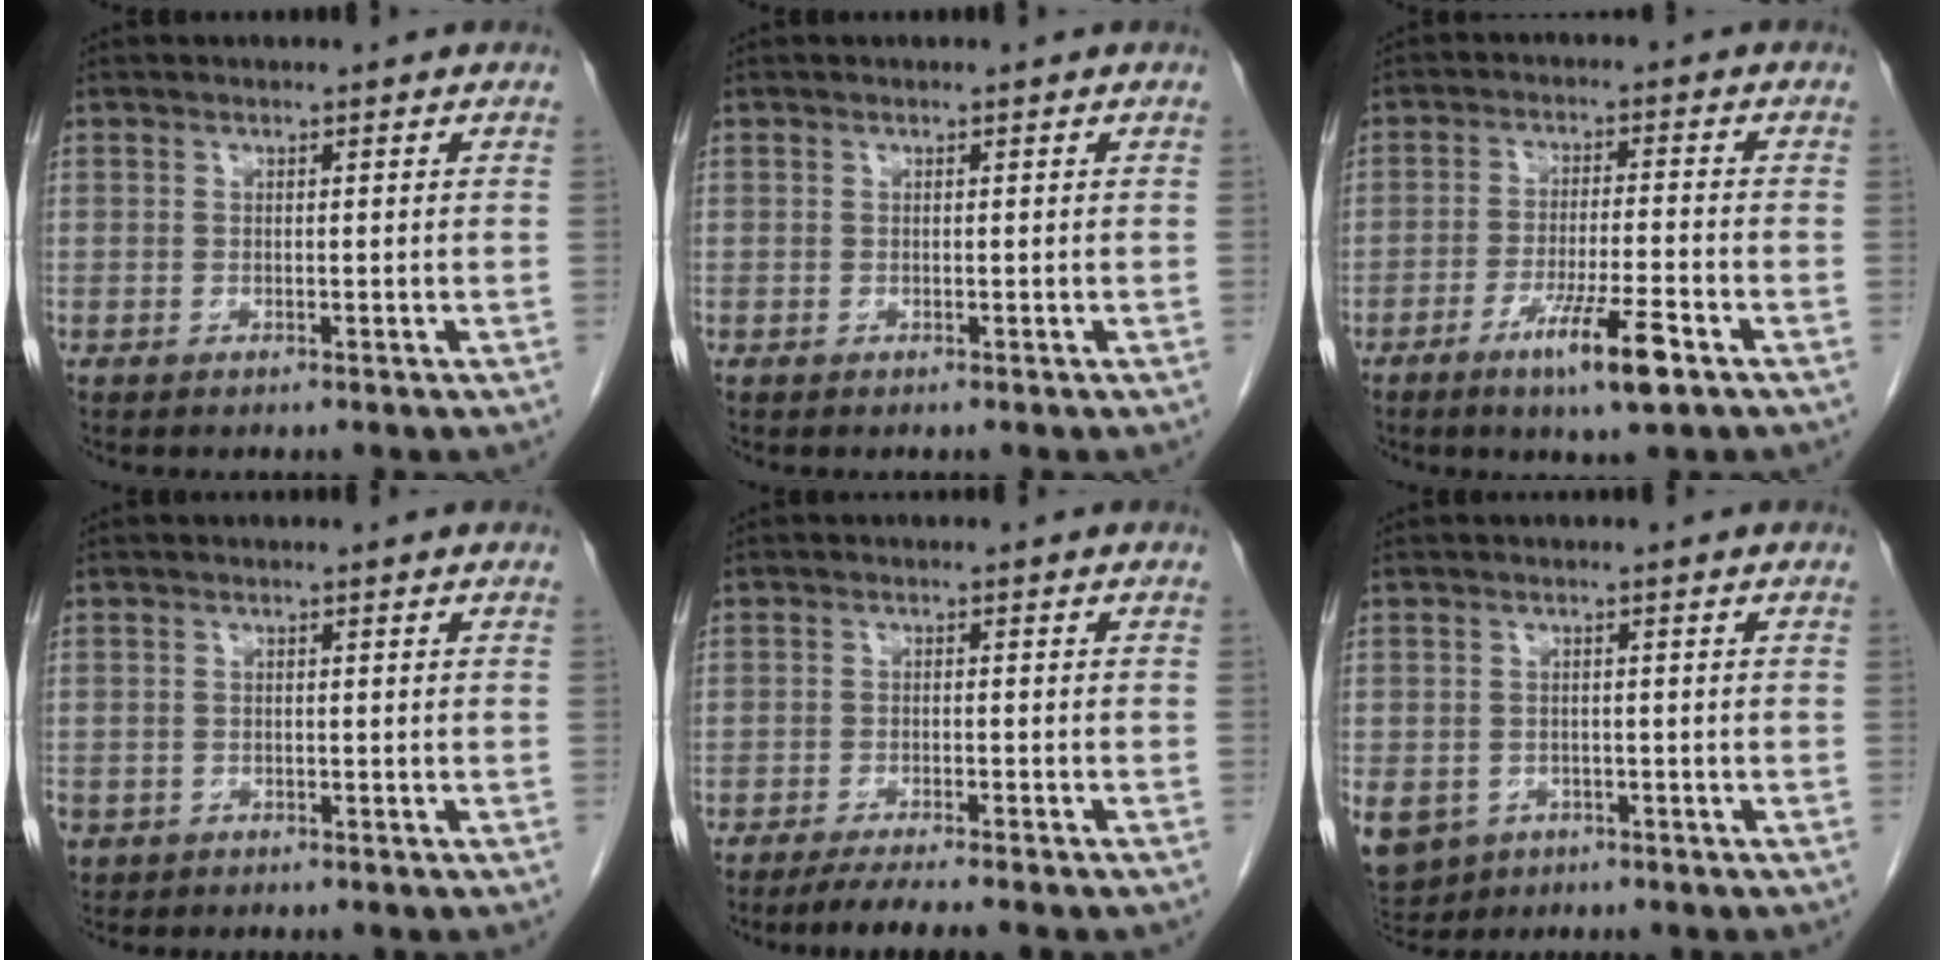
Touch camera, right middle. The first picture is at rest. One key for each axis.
{"total": 0.0}
{"total": 8.3, "fx": -4.7, "fy": 0.1, "fz": 6.8, "tx": -0.122, "ty": -0.016, "tz": -0.079}
{"total": 2.6, "fx": -1.6, "fy": 1.9, "fz": 0.6, "tx": -0.016, "ty": -0.001, "tz": -0.027}
{"total": 6.0, "fx": -5.0, "fy": -0.3, "fz": 3.2, "tx": -0.040, "ty": -0.013, "tz": -0.079}
{"total": 10.7, "fx": -5.3, "fy": 8.5, "fz": 3.9, "tx": -0.119, "ty": -0.005, "tz": -0.072}